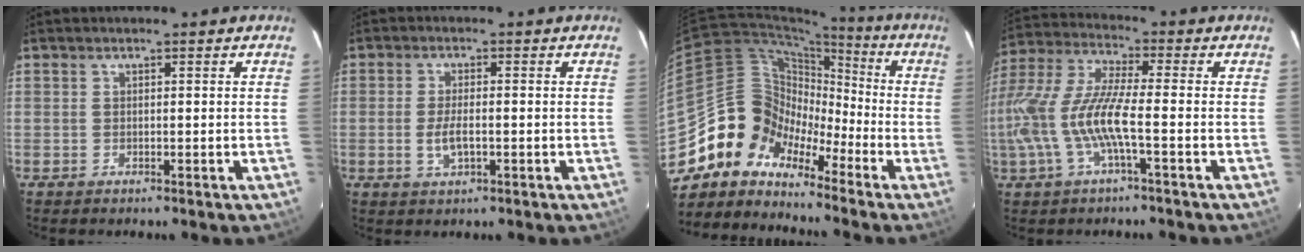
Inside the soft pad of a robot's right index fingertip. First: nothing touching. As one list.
[{"total": 3.9, "force": [-1.1, 1.4, 3.5], "torque": [-0.070, -0.006, -0.018]}, {"total": 10.4, "force": [-7.5, 7.0, 1.6], "torque": [-0.032, 0.042, -0.169]}, {"total": 14.1, "force": [-3.5, 2.2, 13.5], "torque": [-0.275, -0.007, -0.066]}]